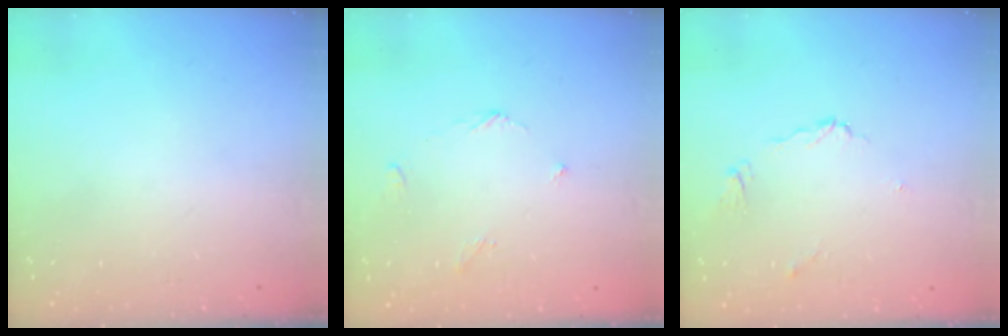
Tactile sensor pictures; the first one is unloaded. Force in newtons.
{"total": 3.7, "press": 3.6, "slide": 0.4}
{"total": 4.2, "press": 4.2, "slide": 0.7}